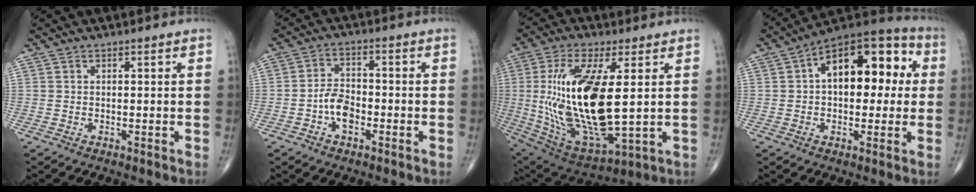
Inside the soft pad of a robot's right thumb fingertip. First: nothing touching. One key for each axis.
{"total": 5.6, "fx": -2.1, "fy": 3.4, "fz": 3.9, "tx": -0.059, "ty": 0.022, "tz": -0.045}
{"total": 24.3, "fx": 1.6, "fy": 9.3, "fz": 22.4, "tx": -0.462, "ty": -0.021, "tz": 0.046}
{"total": 17.8, "fx": 2.9, "fy": 10.0, "fz": 14.5, "tx": -0.172, "ty": 0.039, "tz": 0.032}